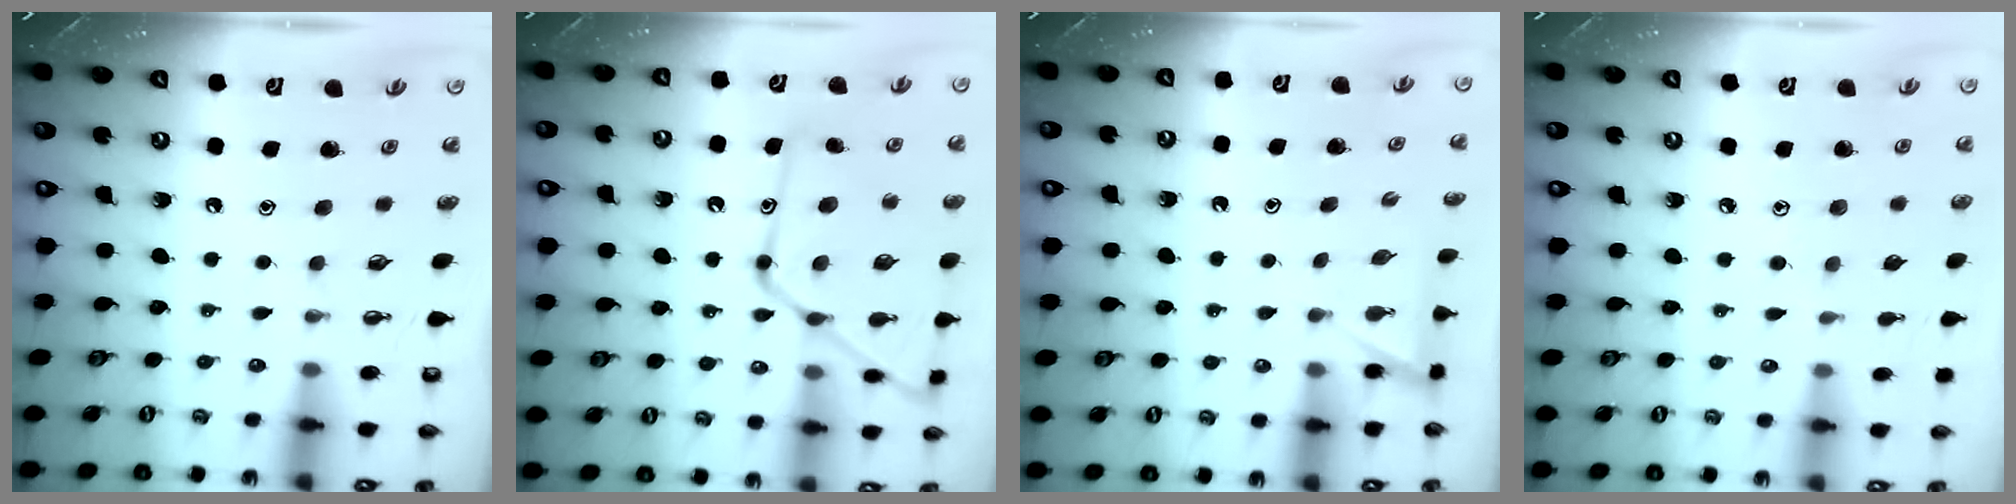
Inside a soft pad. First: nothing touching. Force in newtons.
{"total": 19.2, "press": 19.1, "slide": 1.5}
{"total": 2.7, "press": 2.7, "slide": 0.2}
{"total": 4.8, "press": 4.7, "slide": 0.6}